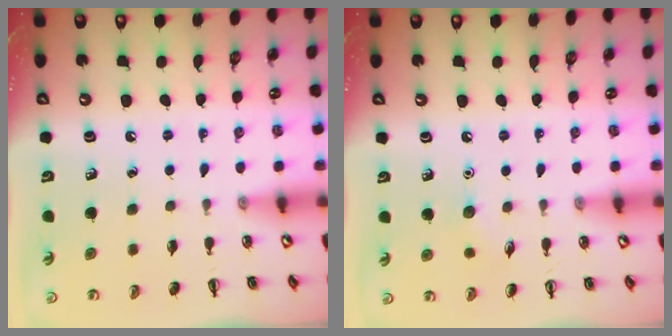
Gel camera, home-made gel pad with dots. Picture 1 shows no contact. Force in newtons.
{"total": 5.0, "press": 4.9, "slide": 1.4}